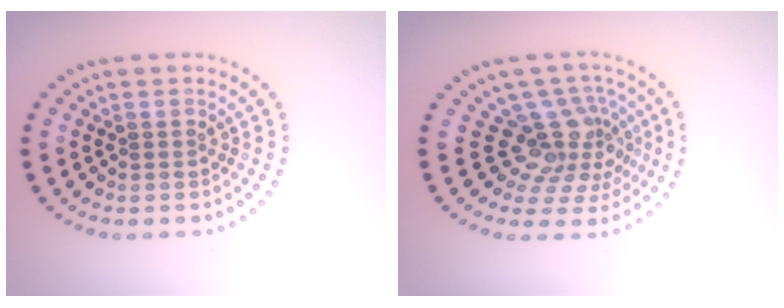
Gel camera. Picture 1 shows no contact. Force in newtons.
{"total": 4.7, "press": 3.2, "slide": 3.4}